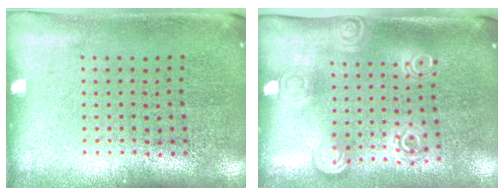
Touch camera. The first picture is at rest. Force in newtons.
{"total": 1.9, "press": 1.4, "slide": 1.3}